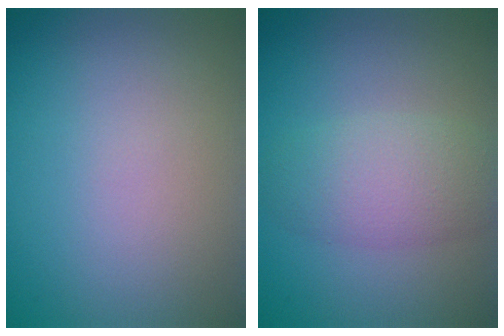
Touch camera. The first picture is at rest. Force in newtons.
{"total": 4.0, "press": 4.0, "slide": 0.1}